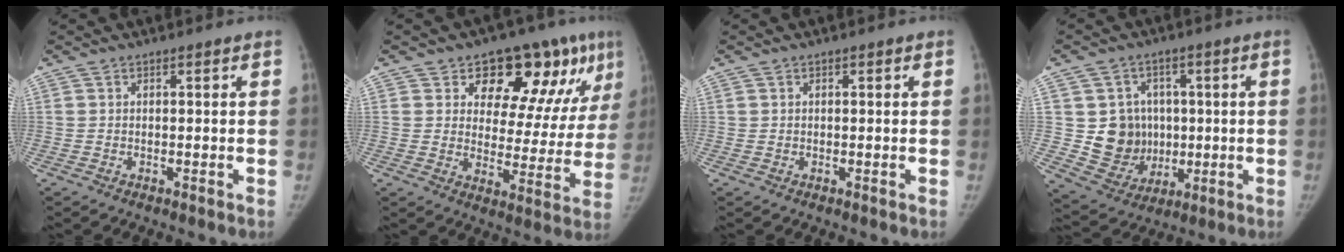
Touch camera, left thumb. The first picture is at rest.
{"total": 18.3, "force": [10.1, 9.5, 12.0], "torque": [-0.091, -0.034, 0.136]}
{"total": 0.0}
{"total": 11.0, "force": [0.5, 10.3, 3.9], "torque": [-0.018, 0.004, 0.029]}